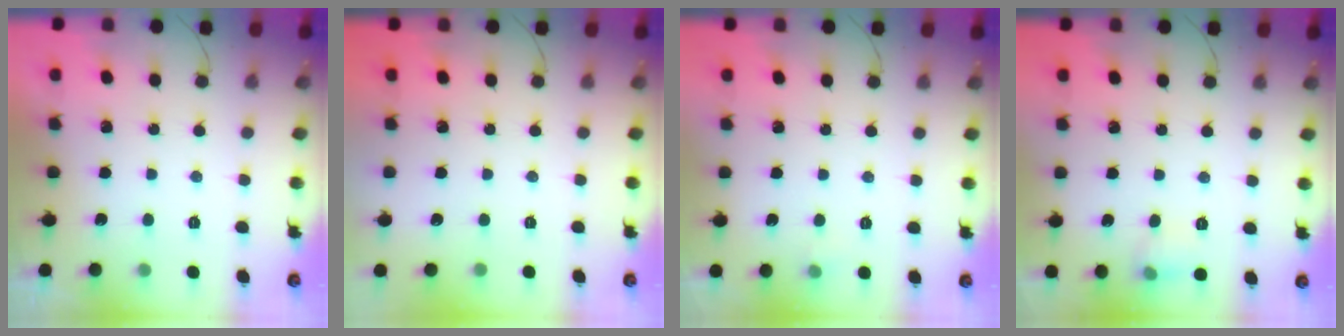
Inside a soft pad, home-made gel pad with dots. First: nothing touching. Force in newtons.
{"total": 0.0}
{"total": 3.0, "press": 2.8, "slide": 1.1}
{"total": 5.5, "press": 5.4, "slide": 1.2}